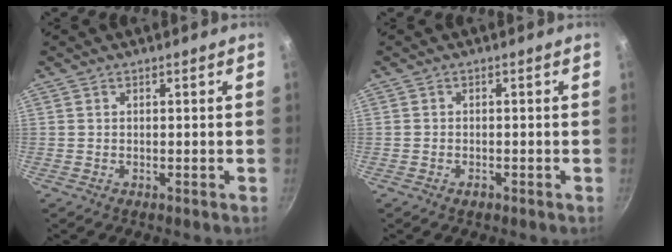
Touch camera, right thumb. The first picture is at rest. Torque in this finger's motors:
{"motor_torque": [0.15, 0.43, -0.21, 0.07, 0.02]}